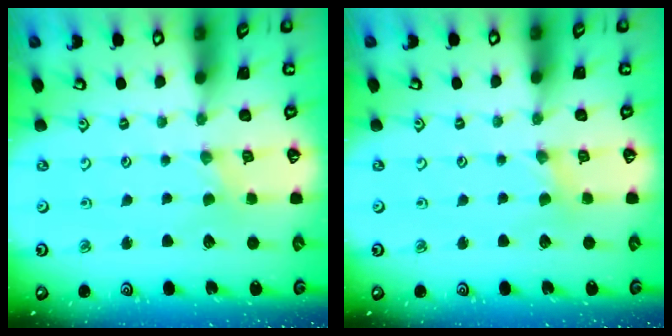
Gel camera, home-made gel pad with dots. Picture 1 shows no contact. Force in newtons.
{"total": 1.8, "press": 1.8, "slide": 0.4}